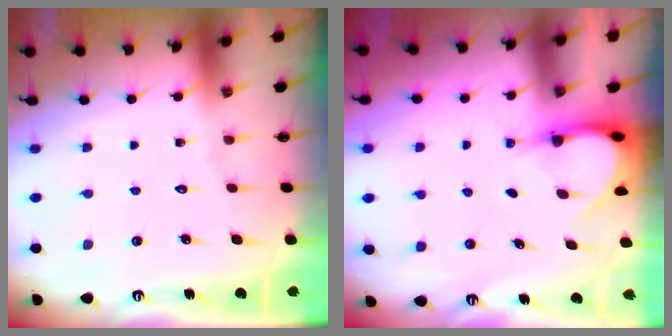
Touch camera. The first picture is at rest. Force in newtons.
{"total": 3.8, "press": 3.8, "slide": 0.4}